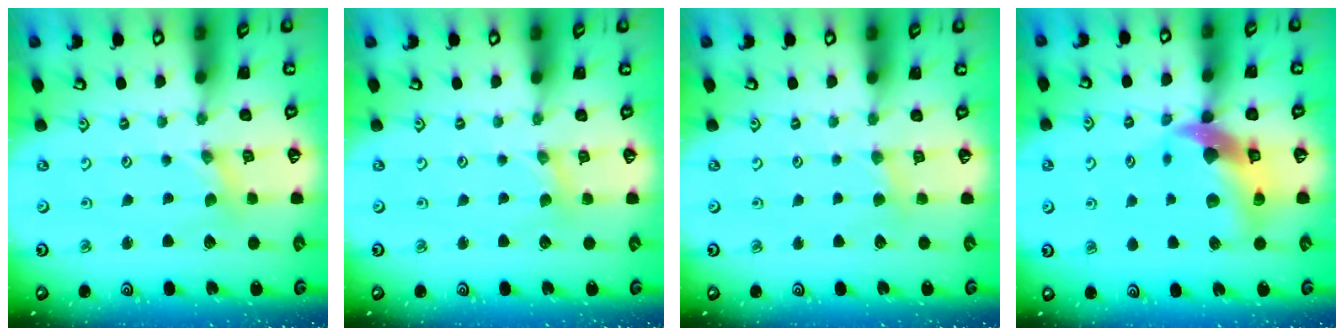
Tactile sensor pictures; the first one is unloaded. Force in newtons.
{"total": 1.7, "press": 1.7, "slide": 0.3}
{"total": 3.0, "press": 3.0, "slide": 0.4}
{"total": 14.0, "press": 13.8, "slide": 2.1}